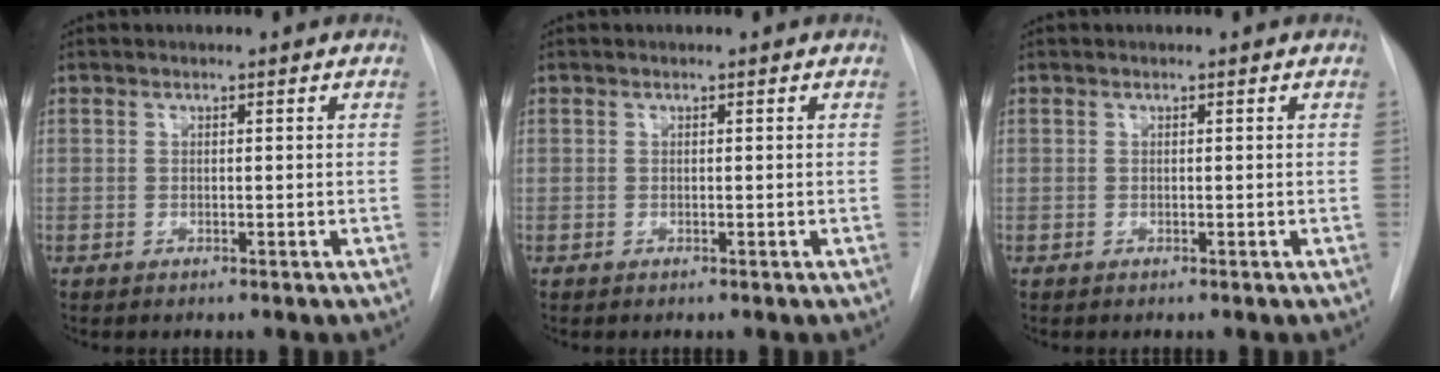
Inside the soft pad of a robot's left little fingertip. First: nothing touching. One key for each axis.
{"total": 0.0}
{"total": 0.0}